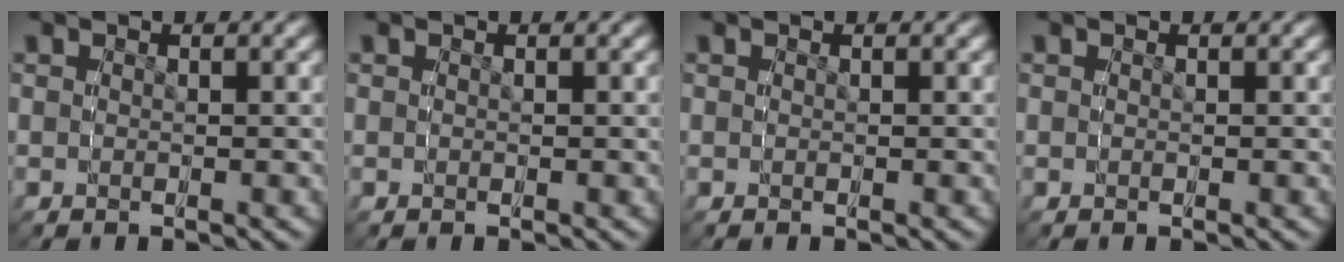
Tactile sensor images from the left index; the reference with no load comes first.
{"total": 0.0}
{"total": 0.0}
{"total": 0.0}